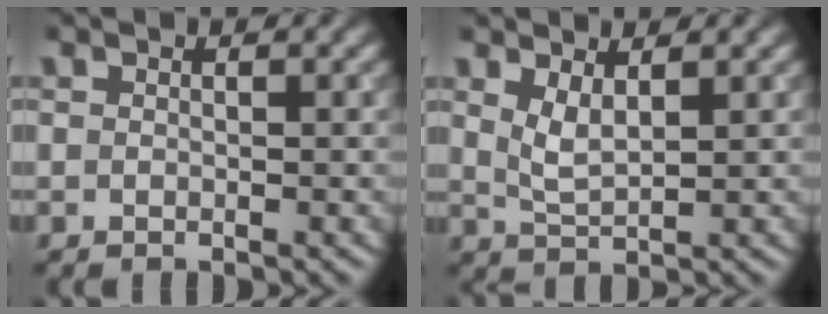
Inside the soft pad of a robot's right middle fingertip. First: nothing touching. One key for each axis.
{"total": 2.2, "fx": 1.2, "fy": 0.7, "fz": 1.7, "tx": -0.041, "ty": -0.005, "tz": 0.028}